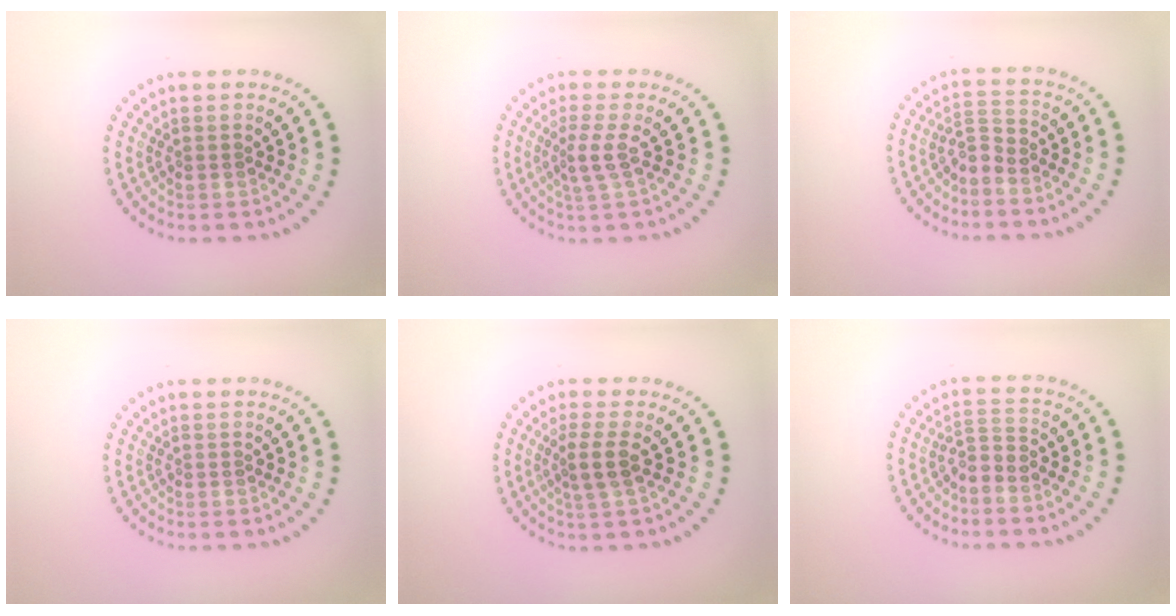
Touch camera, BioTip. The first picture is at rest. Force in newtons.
{"total": 2.1, "press": 1.4, "slide": 1.5}
{"total": 2.1, "press": 1.5, "slide": 1.5}
{"total": 0.0}
{"total": 2.5, "press": 2.0, "slide": 1.5}
{"total": 2.1, "press": 1.4, "slide": 1.5}